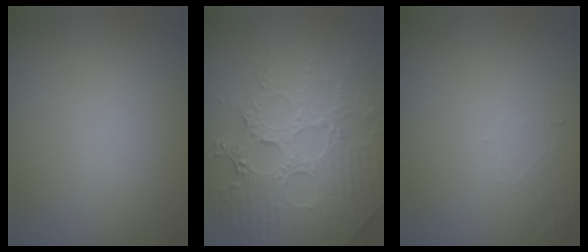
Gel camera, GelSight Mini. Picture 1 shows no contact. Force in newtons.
{"total": 8.2, "press": 5.9, "slide": 5.7}
{"total": 1.0, "press": 1.0, "slide": 0.2}